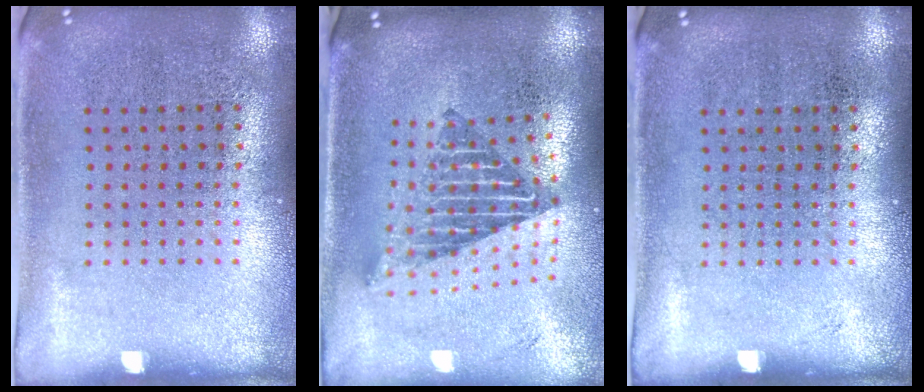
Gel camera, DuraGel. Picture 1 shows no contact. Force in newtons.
{"total": 2.2, "press": 1.6, "slide": 1.6}
{"total": 0.0}